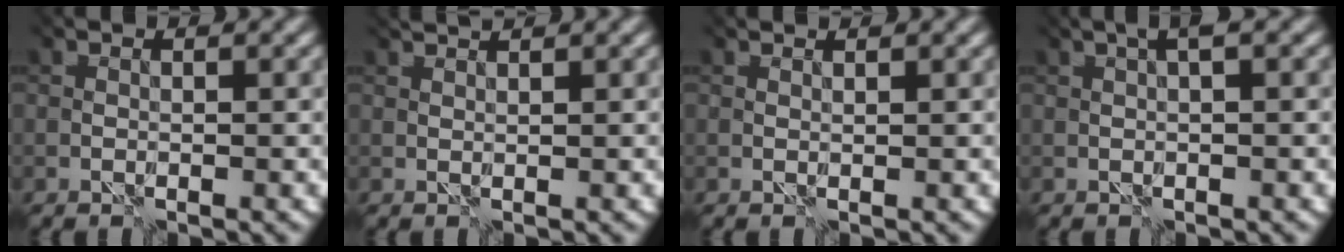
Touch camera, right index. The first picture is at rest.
{"total": 2.9, "force": [2.7, 0.2, 0.8], "torque": [-0.017, 0.009, 0.038]}
{"total": 1.4, "force": [1.3, 0.3, 0.3], "torque": [-0.009, 0.000, 0.022]}
{"total": 1.9, "force": [0.7, 0.0, 1.8], "torque": [0.001, 0.013, 0.004]}